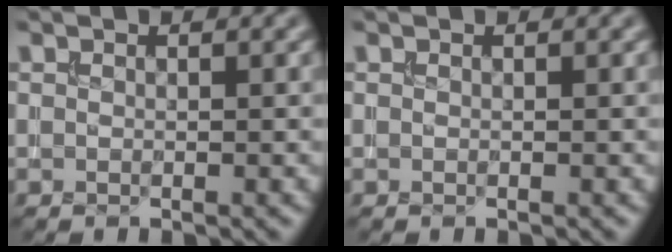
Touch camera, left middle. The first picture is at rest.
{"total": 0.0}